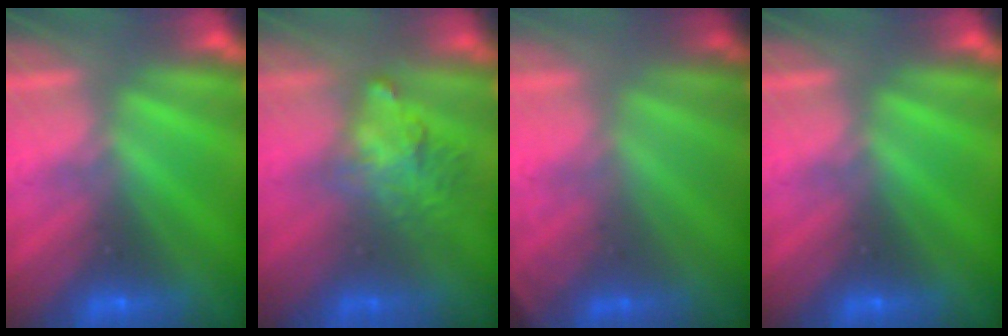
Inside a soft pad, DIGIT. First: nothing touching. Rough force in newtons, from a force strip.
{"total": 3.9}
{"total": 2.0}
{"total": 0.0}